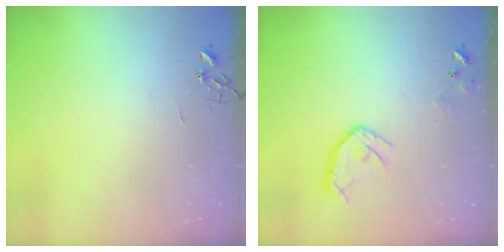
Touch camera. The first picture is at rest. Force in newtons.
{"total": 11.7, "press": 11.6, "slide": 1.2}